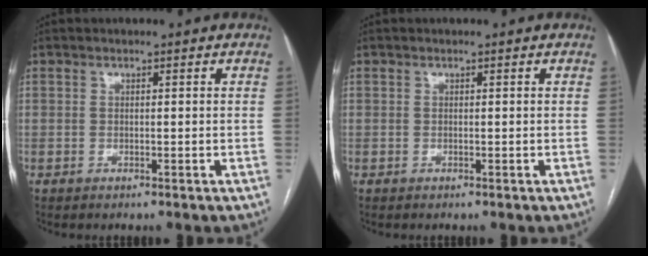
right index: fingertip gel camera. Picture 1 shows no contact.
{"total": 0.0}